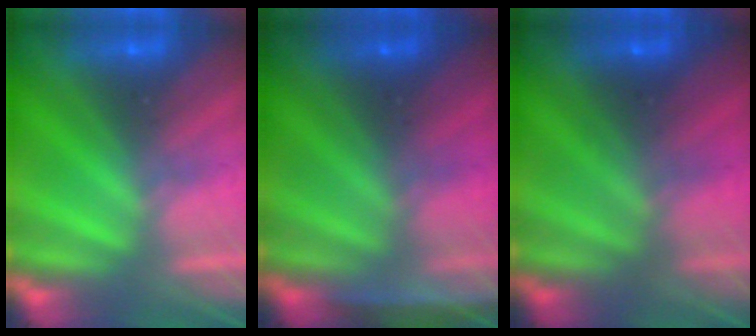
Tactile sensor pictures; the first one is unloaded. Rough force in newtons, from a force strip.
{"total": 1.9}
{"total": 1.9}